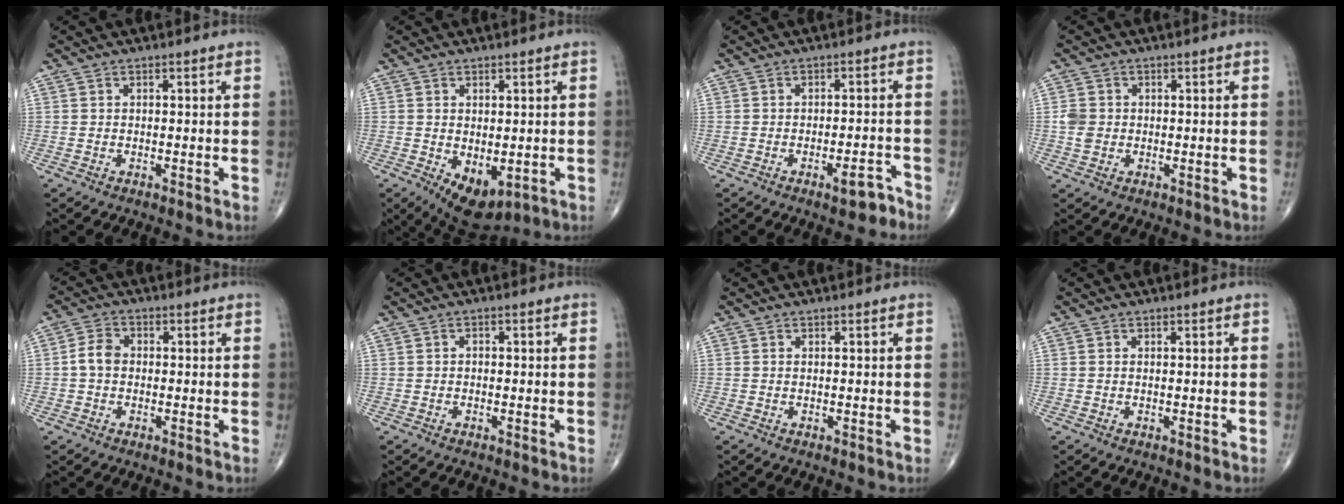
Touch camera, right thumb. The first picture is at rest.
{"total": 7.8, "force": [-2.1, 4.4, 6.0], "torque": [-0.081, -0.008, -0.014]}
{"total": 4.2, "force": [-2.8, 1.3, 2.8], "torque": [-0.031, 0.021, -0.038]}
{"total": 3.1, "force": [-0.2, 2.6, 1.6], "torque": [-0.025, 0.006, -0.003]}
{"total": 4.0, "force": [-0.3, 3.0, 2.6], "torque": [-0.046, 0.013, -0.013]}
{"total": 0.6, "force": [-0.1, 0.5, 0.4], "torque": [0.001, 0.003, -0.007]}
{"total": 0.0}
{"total": 0.0}